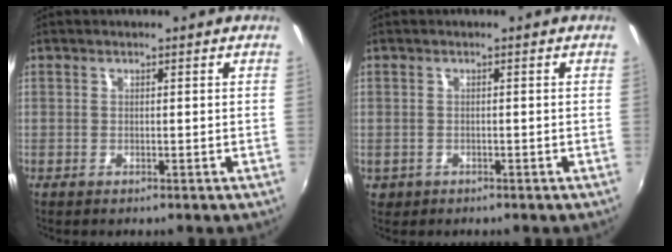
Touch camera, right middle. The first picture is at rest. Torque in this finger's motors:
{"motor_torque": [0.00, -0.03, -0.06, 0.01]}